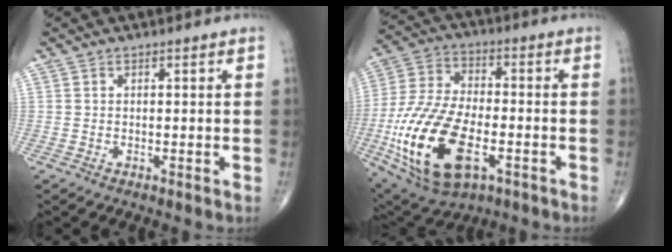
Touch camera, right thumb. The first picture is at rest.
{"total": 22.4, "force": [-6.8, 11.5, 17.9], "torque": [-0.364, 0.010, -0.111]}